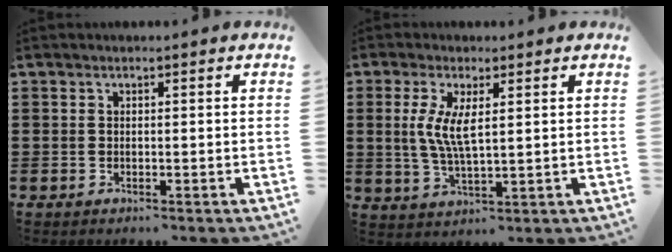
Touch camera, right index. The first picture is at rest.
{"total": 5.9, "force": [1.0, 2.1, 5.5], "torque": [-0.116, 0.004, 0.013]}